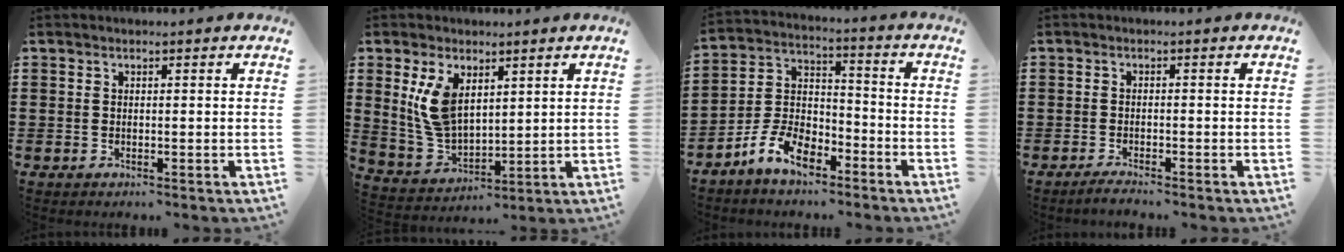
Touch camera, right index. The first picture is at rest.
{"total": 7.9, "force": [3.2, 4.8, 5.4], "torque": [-0.140, 0.004, 0.056]}
{"total": 8.4, "force": [-5.8, 4.2, 4.3], "torque": [-0.106, 0.015, -0.115]}
{"total": 1.5, "force": [-1.4, -0.1, 0.5], "torque": [-0.009, -0.002, -0.026]}